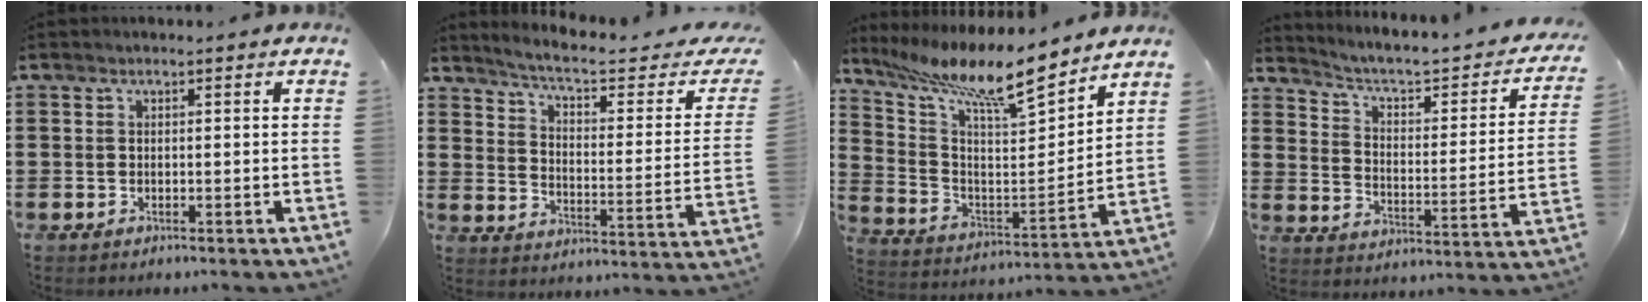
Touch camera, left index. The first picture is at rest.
{"total": 5.6, "force": [4.7, 0.3, 3.0], "torque": [-0.082, -0.033, 0.073]}
{"total": 12.5, "force": [10.1, 2.2, 7.1], "torque": [-0.160, -0.059, 0.166]}
{"total": 3.6, "force": [2.7, 0.9, 2.2], "torque": [-0.059, -0.028, 0.034]}